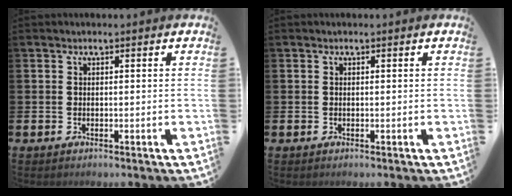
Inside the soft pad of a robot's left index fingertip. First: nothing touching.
{"total": 0.0}